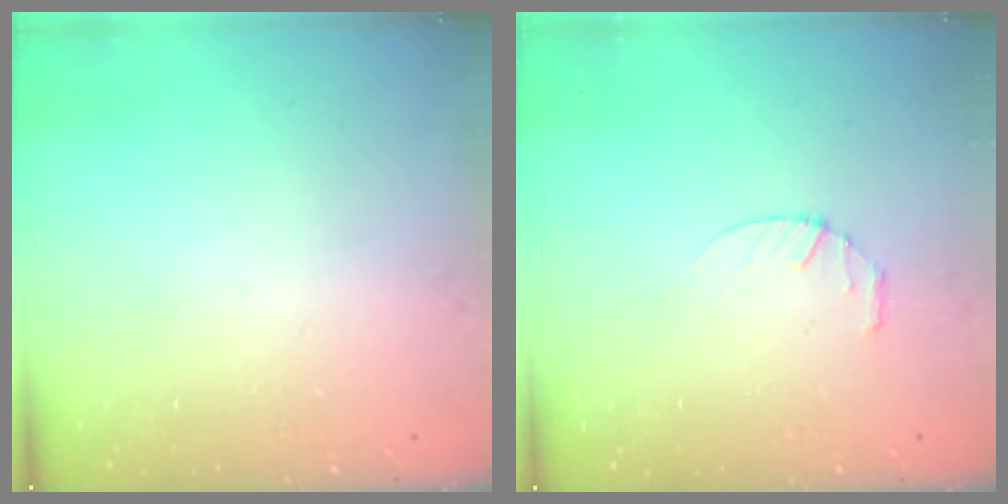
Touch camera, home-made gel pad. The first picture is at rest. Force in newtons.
{"total": 2.8, "press": 2.8, "slide": 0.4}